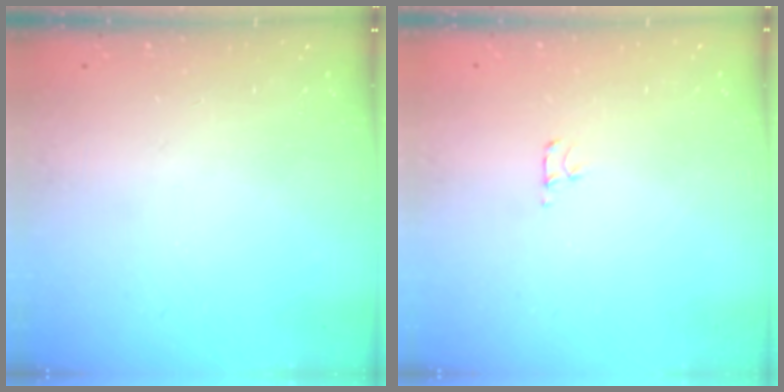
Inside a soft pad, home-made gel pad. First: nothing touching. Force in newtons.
{"total": 3.1, "press": 3.1, "slide": 0.4}